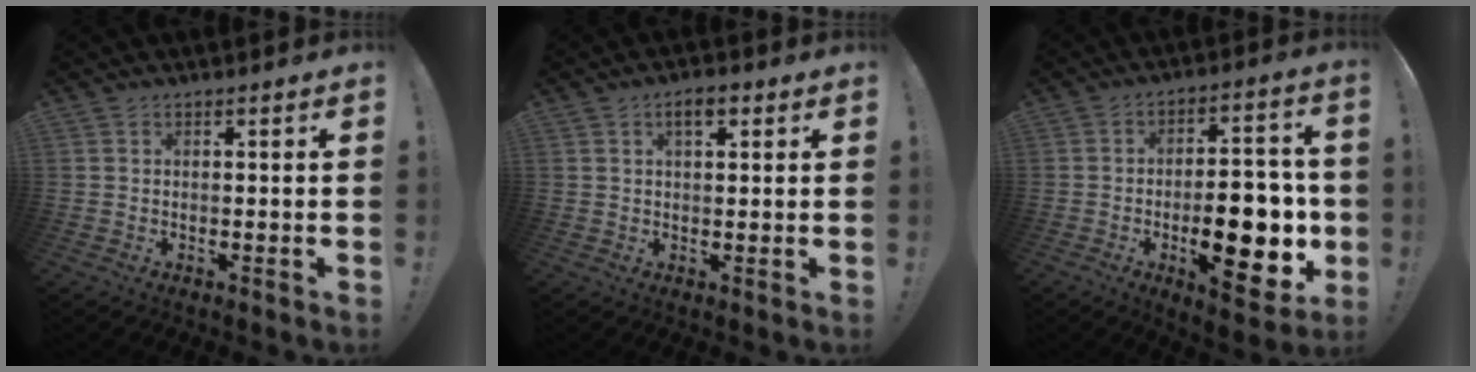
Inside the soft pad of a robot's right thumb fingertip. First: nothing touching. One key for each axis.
{"total": 4.1, "fx": 1.9, "fy": 1.7, "fz": 3.2, "tx": -0.042, "ty": -0.003, "tz": 0.028}
{"total": 21.6, "fx": -5.1, "fy": 10.0, "fz": 18.4, "tx": -0.253, "ty": 0.026, "tz": -0.061}